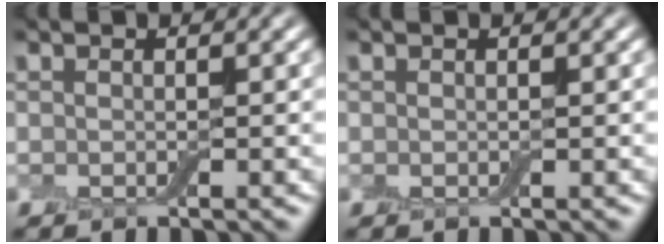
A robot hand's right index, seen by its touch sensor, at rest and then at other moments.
{"total": 0.0}